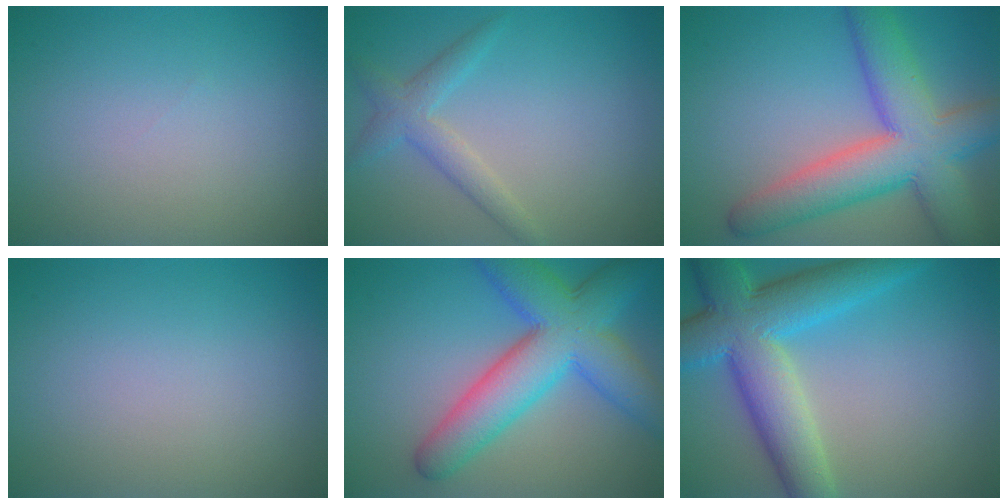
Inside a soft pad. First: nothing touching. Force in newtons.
{"total": 2.6, "press": 2.6, "slide": 0.2}
{"total": 9.7, "press": 9.6, "slide": 0.4}
{"total": 0.0}
{"total": 9.3, "press": 9.3, "slide": 0.2}
{"total": 9.7, "press": 9.7, "slide": 0.7}